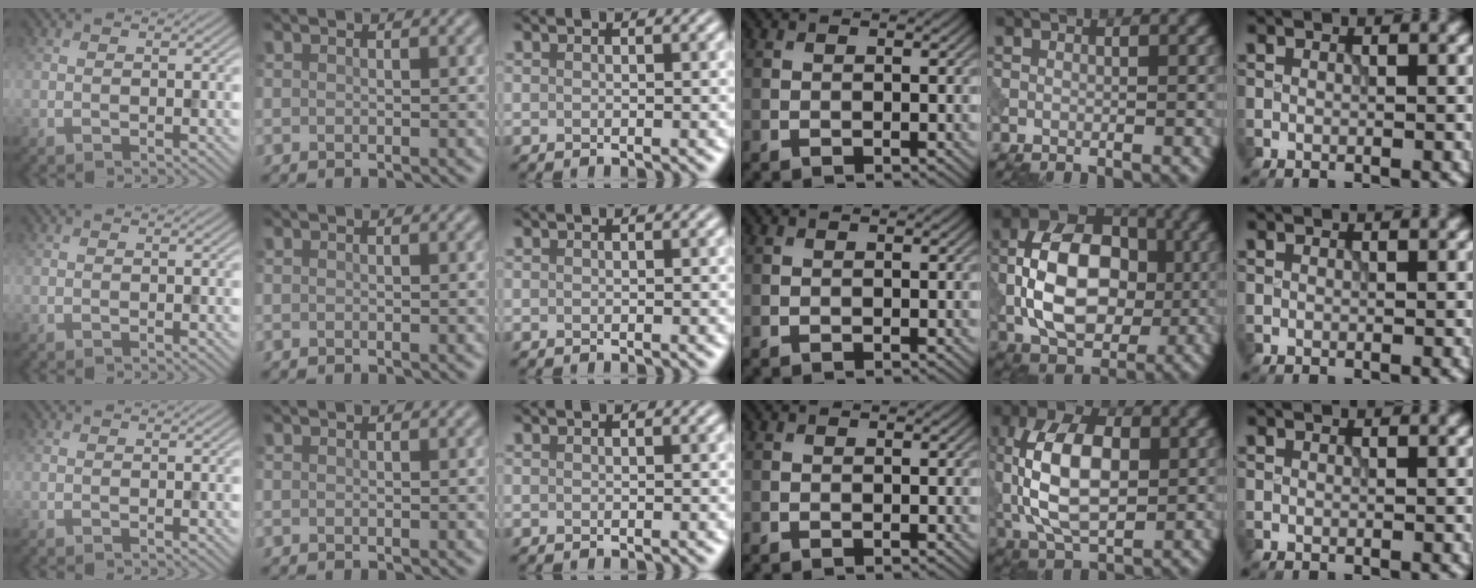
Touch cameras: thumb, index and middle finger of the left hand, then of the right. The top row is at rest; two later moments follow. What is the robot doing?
{"motion": "press", "object": "tv remote"}